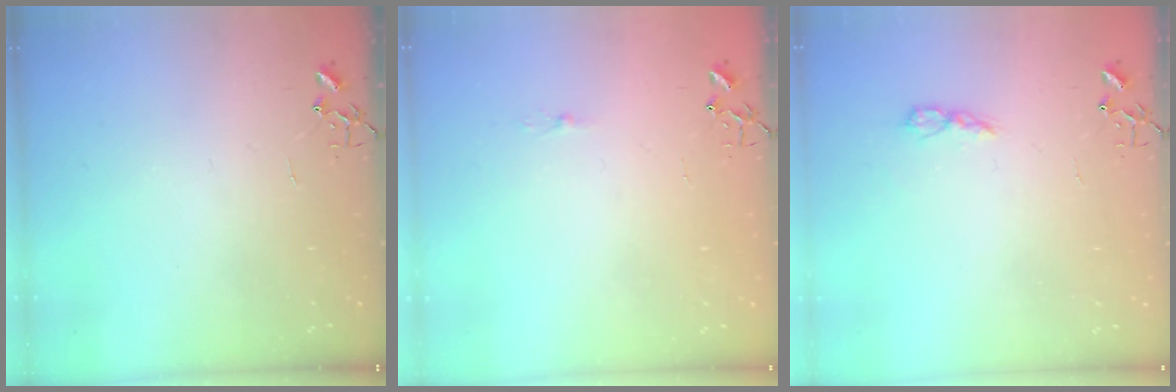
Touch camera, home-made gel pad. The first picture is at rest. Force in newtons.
{"total": 3.6, "press": 3.6, "slide": 0.5}
{"total": 5.0, "press": 5.0, "slide": 0.6}